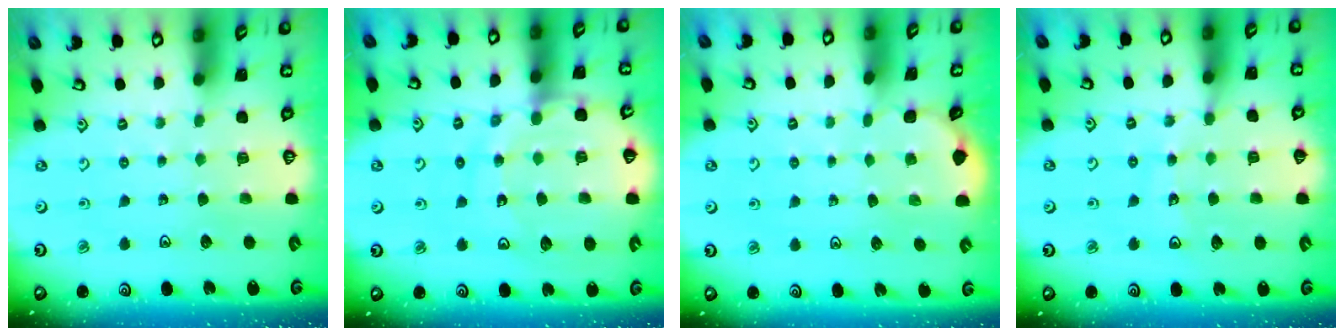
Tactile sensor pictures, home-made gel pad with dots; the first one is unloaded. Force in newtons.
{"total": 13.5, "press": 13.4, "slide": 1.5}
{"total": 1.3, "press": 1.3, "slide": 0.1}
{"total": 10.8, "press": 10.5, "slide": 2.3}